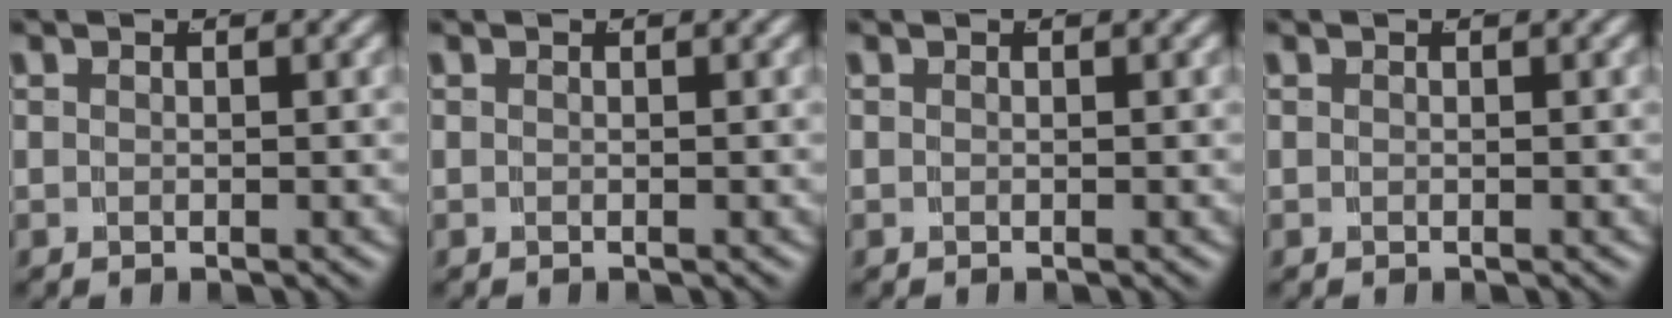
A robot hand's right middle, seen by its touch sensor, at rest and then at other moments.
{"total": 0.0}
{"total": 0.0}
{"total": 0.0}